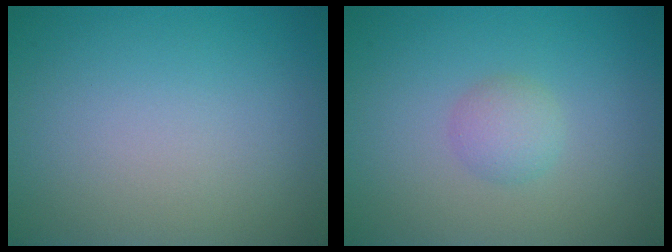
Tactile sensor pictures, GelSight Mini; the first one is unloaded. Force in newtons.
{"total": 1.8, "press": 1.8, "slide": 0.1}